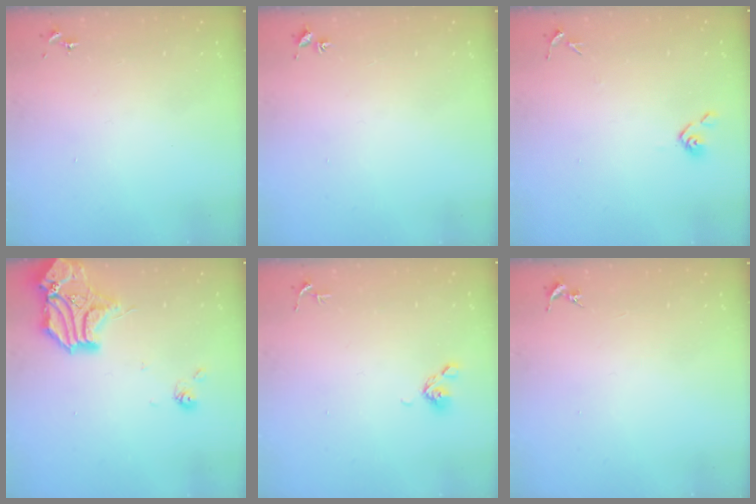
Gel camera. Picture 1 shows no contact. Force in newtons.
{"total": 2.0, "press": 2.0, "slide": 0.2}
{"total": 5.9, "press": 5.9, "slide": 0.5}
{"total": 16.4, "press": 15.9, "slide": 3.7}
{"total": 6.0, "press": 5.7, "slide": 1.8}
{"total": 0.0}